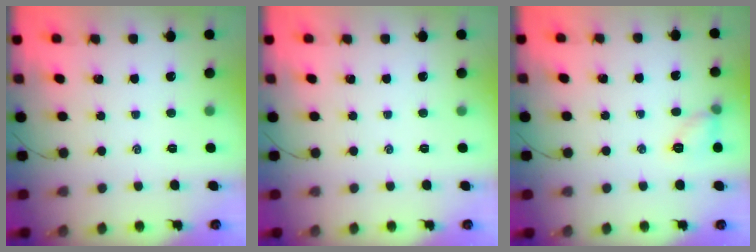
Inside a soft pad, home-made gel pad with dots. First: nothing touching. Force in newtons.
{"total": 0.0}
{"total": 6.7, "press": 6.7, "slide": 0.8}